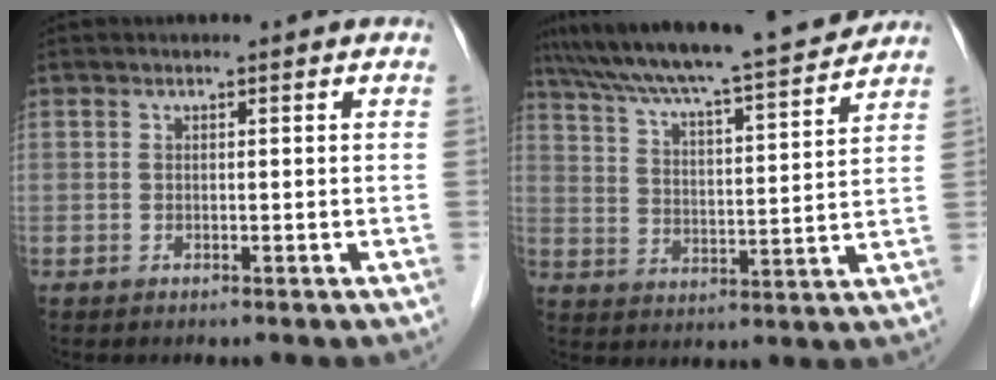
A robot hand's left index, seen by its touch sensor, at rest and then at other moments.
{"total": 18.0, "force": [16.3, 0.0, 7.6], "torque": [-0.131, -0.001, 0.245]}